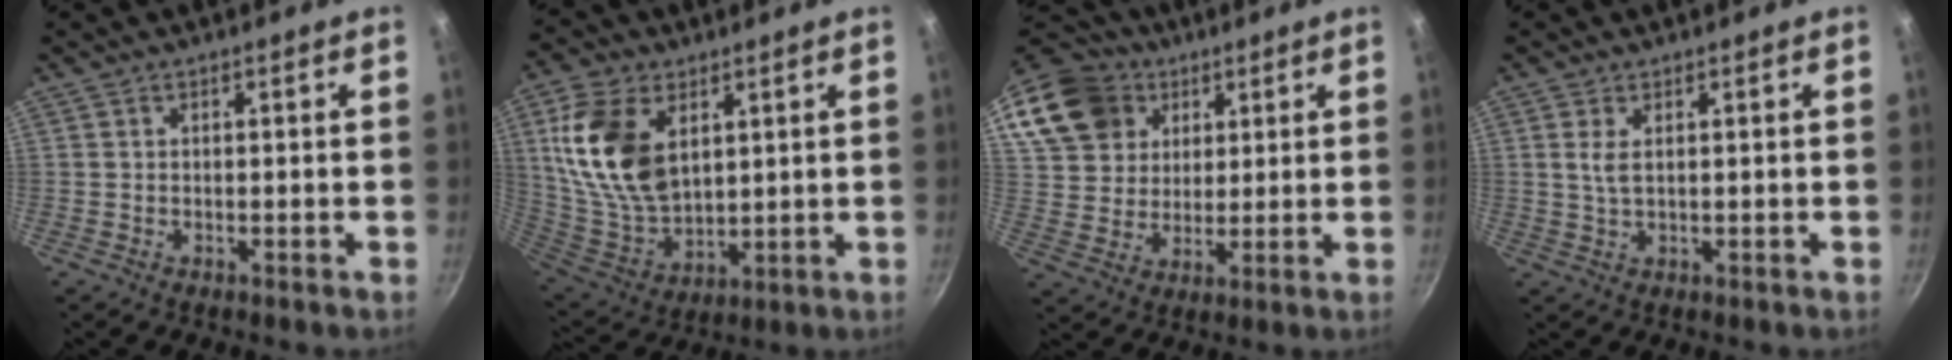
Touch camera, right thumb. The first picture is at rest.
{"total": 17.5, "force": [5.4, 10.8, 12.7], "torque": [-0.229, -0.024, 0.119]}
{"total": 16.7, "force": [8.2, 13.0, 6.6], "torque": [-0.118, 0.003, 0.155]}
{"total": 2.6, "force": [0.8, 1.1, 2.2], "torque": [-0.046, -0.006, 0.019]}